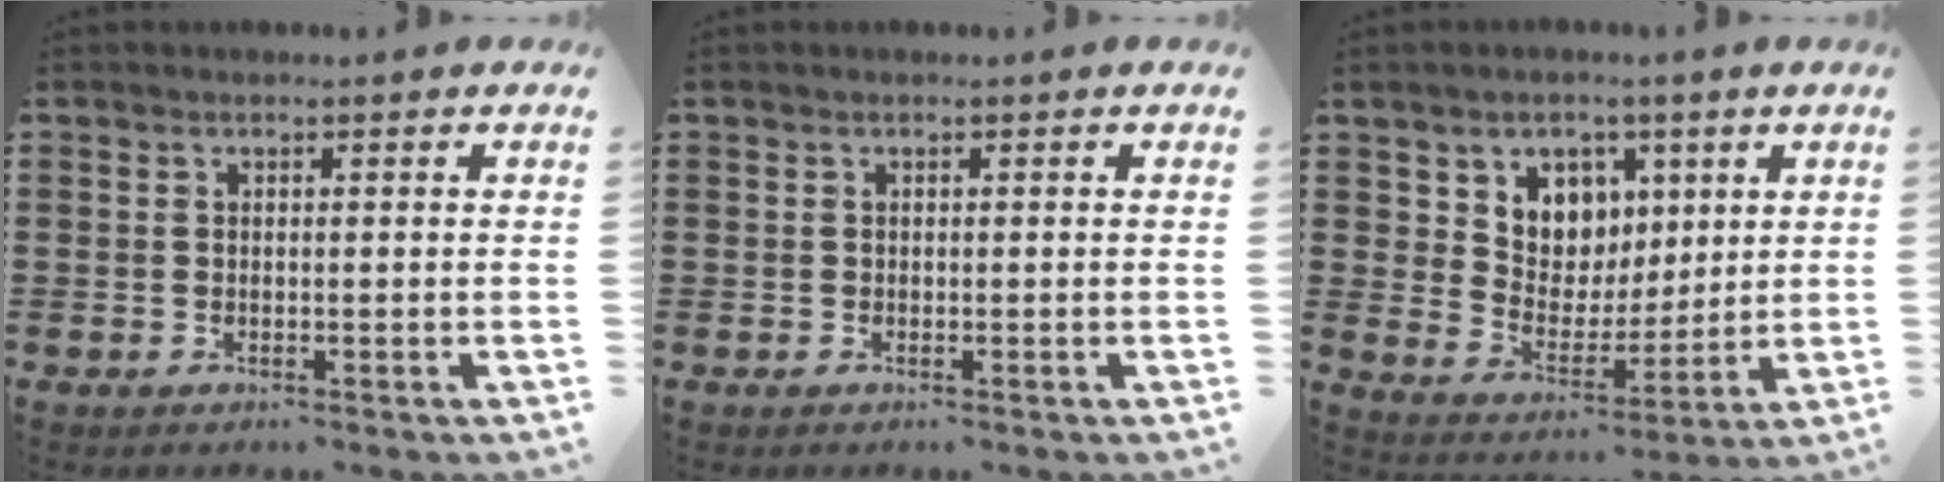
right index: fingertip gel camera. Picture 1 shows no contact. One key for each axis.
{"total": 0.0}
{"total": 6.4, "fx": 3.4, "fy": 5.4, "fz": 0.4, "tx": -0.035, "ty": -0.024, "tz": 0.060}